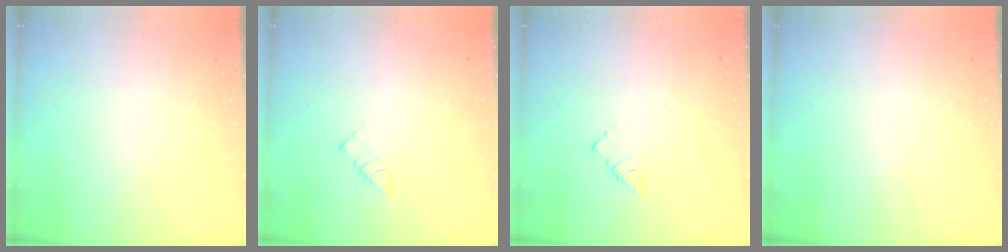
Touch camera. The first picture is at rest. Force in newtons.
{"total": 2.8, "press": 2.8, "slide": 0.3}
{"total": 2.8, "press": 2.8, "slide": 0.5}
{"total": 0.0}